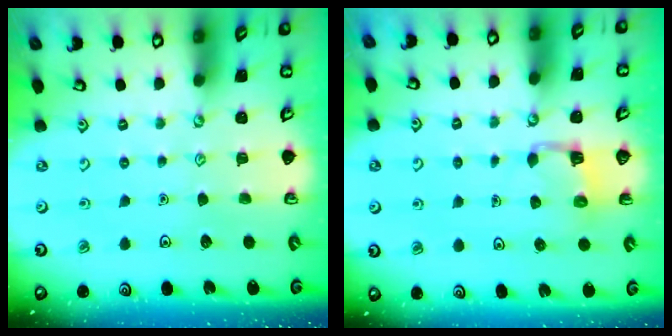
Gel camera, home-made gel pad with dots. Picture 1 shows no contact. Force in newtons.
{"total": 3.4, "press": 3.3, "slide": 0.5}